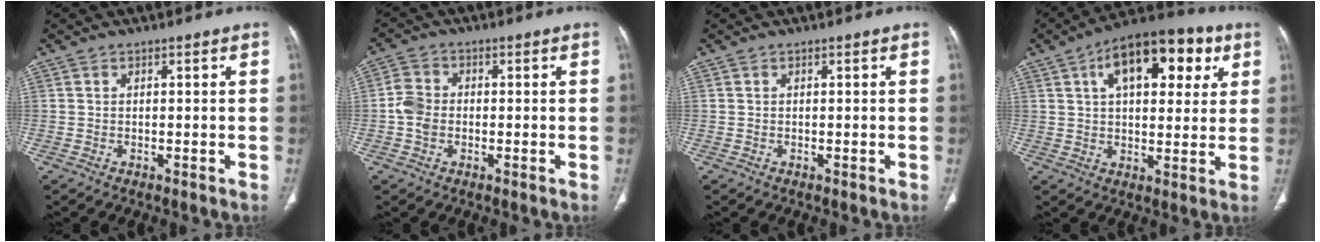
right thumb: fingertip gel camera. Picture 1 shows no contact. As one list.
[{"total": 4.5, "force": [-0.7, 3.6, 2.6], "torque": [-0.048, 0.009, -0.019]}, {"total": 0.0}, {"total": 18.1, "force": [7.0, 9.4, 13.8], "torque": [-0.163, 0.006, 0.101]}]